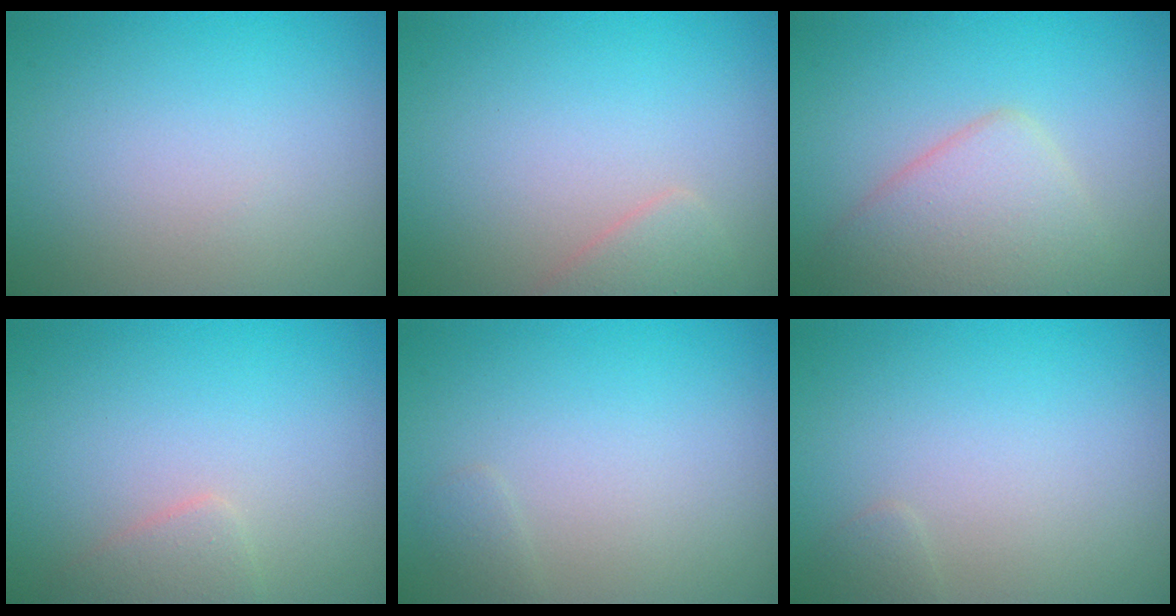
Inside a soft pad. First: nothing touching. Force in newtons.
{"total": 1.8, "press": 1.8, "slide": 0.1}
{"total": 4.5, "press": 4.5, "slide": 0.2}
{"total": 1.6, "press": 1.6, "slide": 0.0}
{"total": 0.6, "press": 0.6, "slide": 0.0}
{"total": 0.6, "press": 0.6, "slide": 0.1}